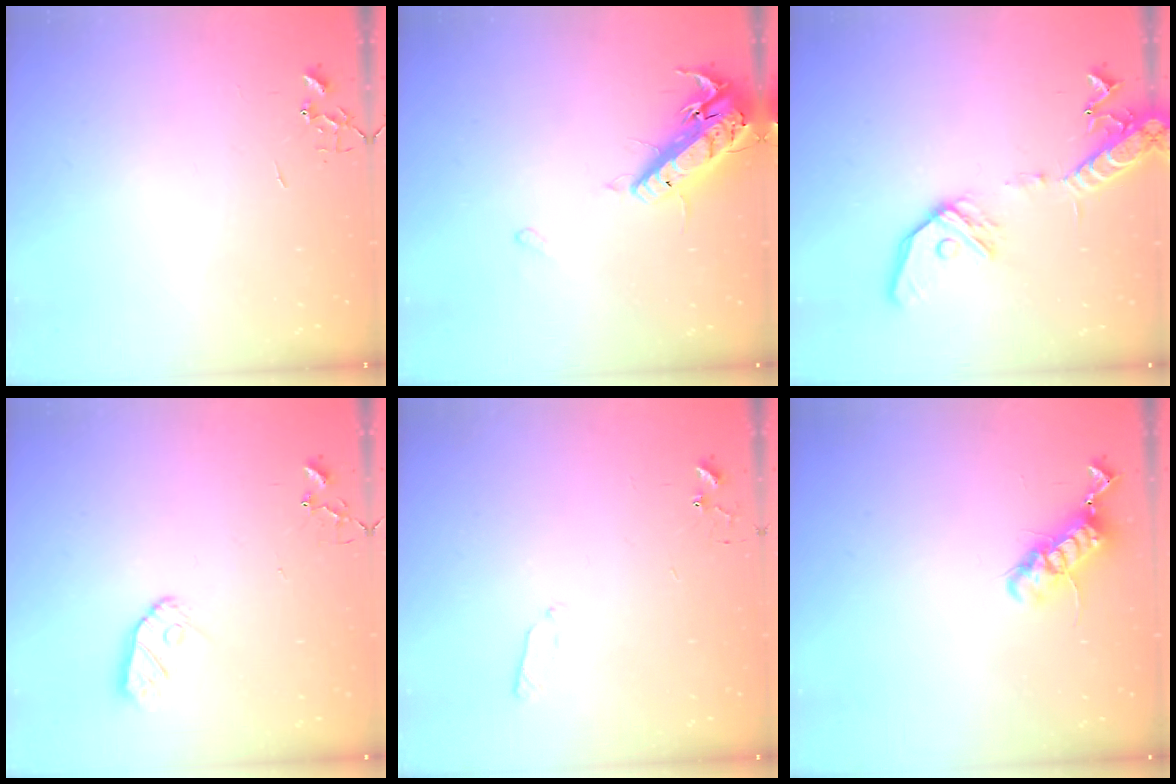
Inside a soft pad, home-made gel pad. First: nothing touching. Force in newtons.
{"total": 17.3, "press": 16.9, "slide": 3.7}
{"total": 16.0, "press": 15.7, "slide": 3.1}
{"total": 8.0, "press": 8.0, "slide": 0.5}
{"total": 4.4, "press": 4.4, "slide": 0.5}
{"total": 12.7, "press": 12.6, "slide": 1.6}